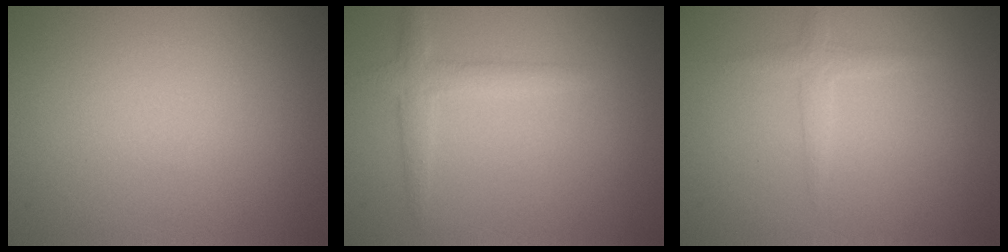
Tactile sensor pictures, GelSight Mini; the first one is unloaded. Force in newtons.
{"total": 2.3, "press": 2.3, "slide": 0.1}
{"total": 1.5, "press": 1.5, "slide": 0.1}